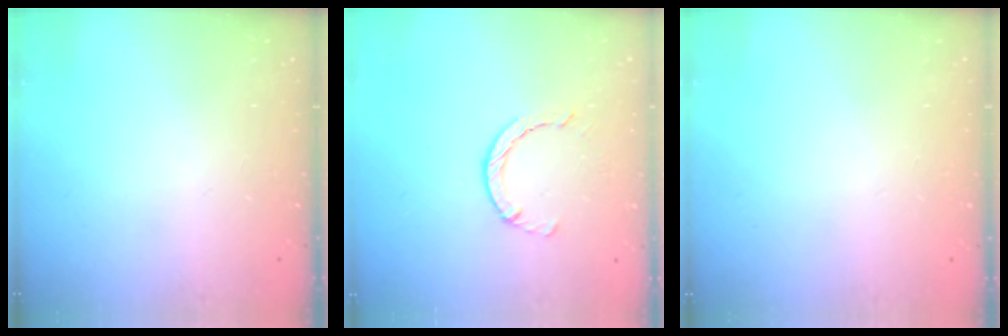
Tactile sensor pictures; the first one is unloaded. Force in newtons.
{"total": 2.5, "press": 2.4, "slide": 0.4}
{"total": 2.4, "press": 2.4, "slide": 0.2}